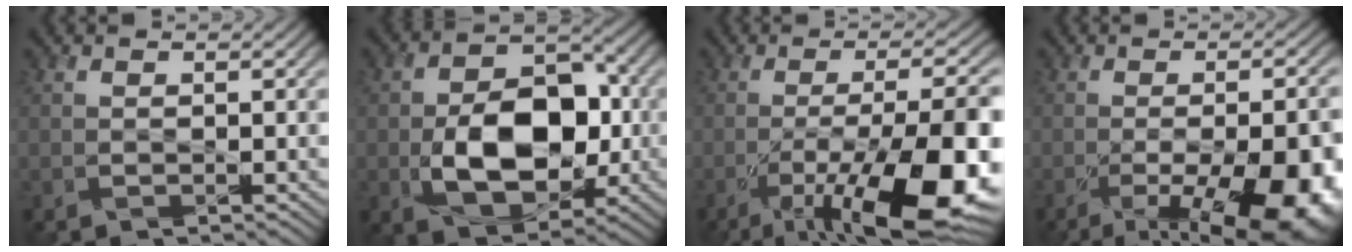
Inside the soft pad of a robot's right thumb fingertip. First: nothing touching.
{"total": 11.8, "force": [-2.1, 7.5, 8.8], "torque": [-0.150, -0.001, -0.032]}
{"total": 17.7, "force": [-7.5, 5.0, 15.2], "torque": [-0.226, -0.003, -0.115]}
{"total": 16.6, "force": [-7.5, 6.5, 13.4], "torque": [-0.166, -0.026, -0.080]}